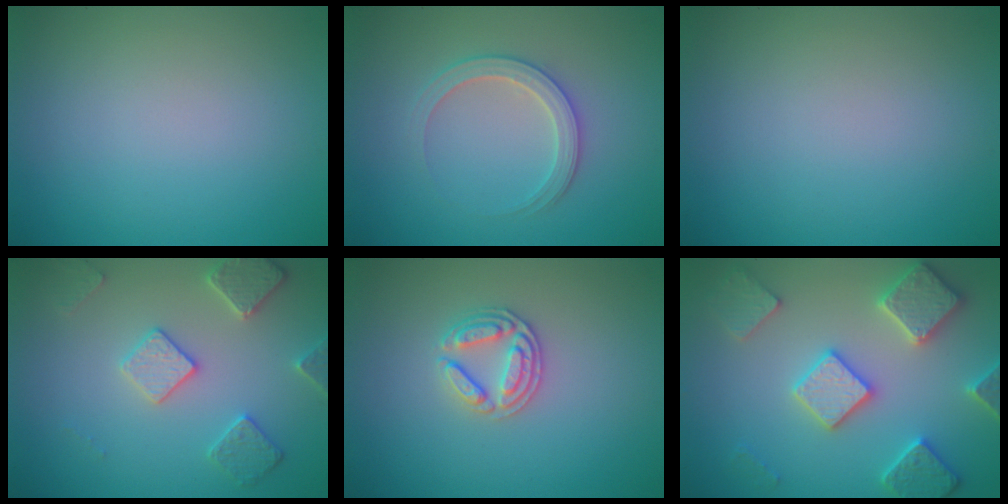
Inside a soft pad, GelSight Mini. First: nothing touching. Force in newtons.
{"total": 2.8, "press": 2.7, "slide": 0.4}
{"total": 0.0}
{"total": 3.5, "press": 3.3, "slide": 1.2}
{"total": 2.6, "press": 2.5, "slide": 0.6}
{"total": 5.7, "press": 5.6, "slide": 1.3}